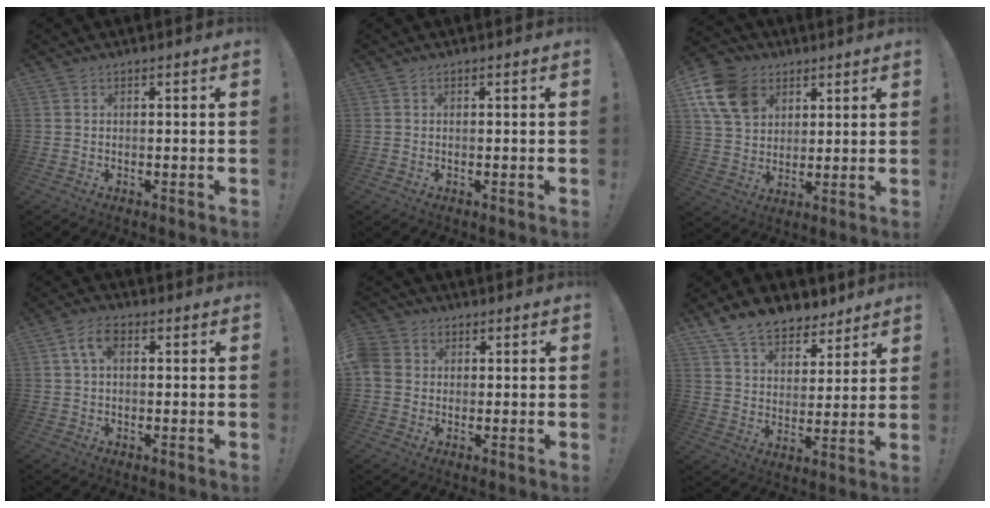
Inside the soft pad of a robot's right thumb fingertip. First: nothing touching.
{"total": 0.0}
{"total": 14.9, "force": [6.5, 11.3, 7.2], "torque": [-0.125, -0.023, 0.132]}
{"total": 6.1, "force": [1.6, 3.5, 4.8], "torque": [-0.087, 0.011, 0.031]}
{"total": 5.1, "force": [0.7, 4.7, 1.9], "torque": [-0.052, 0.005, 0.013]}
{"total": 11.5, "force": [9.1, 6.0, 3.6], "torque": [-0.065, -0.063, 0.174]}